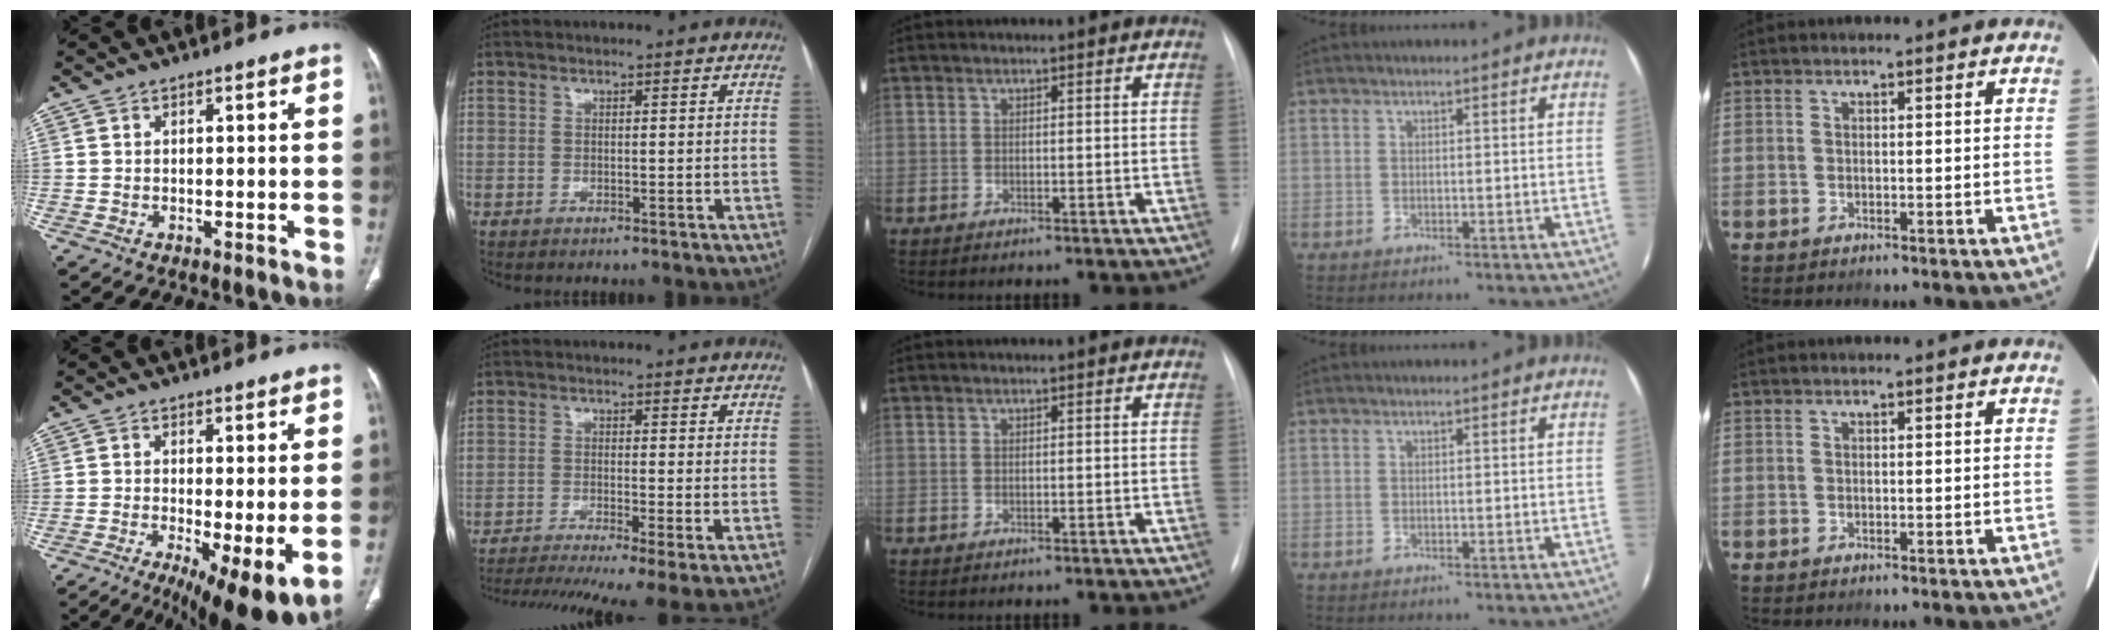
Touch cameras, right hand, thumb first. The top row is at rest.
{"thumb": {"total": 12.4, "force": [-3.7, 3.4, 11.3], "torque": [-0.169, -0.022, -0.050]}, "index": {"total": 13.7, "force": [-9.6, 1.3, 9.7], "torque": [-0.157, -0.018, -0.149]}}